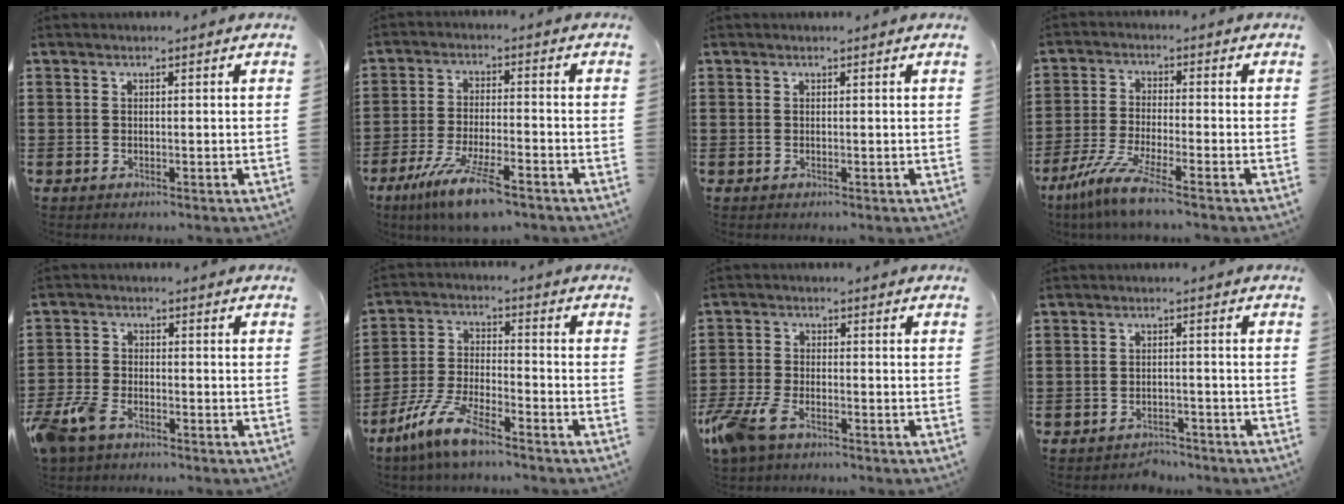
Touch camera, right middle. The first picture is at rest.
{"total": 9.4, "force": [-6.4, 1.4, 6.8], "torque": [-0.143, -0.013, -0.119]}
{"total": 0.0}
{"total": 6.7, "force": [-5.1, 0.1, 4.3], "torque": [-0.105, -0.023, -0.103]}
{"total": 5.1, "force": [-4.0, 2.2, 2.3], "torque": [-0.078, -0.005, -0.087]}
{"total": 8.7, "force": [-6.7, 1.3, 5.4], "torque": [-0.131, -0.007, -0.135]}
{"total": 5.7, "force": [-4.1, 2.3, 3.3], "torque": [-0.102, -0.008, -0.088]}
{"total": 2.3, "force": [-2.2, 0.5, -0.2], "torque": [-0.004, 0.000, -0.051]}